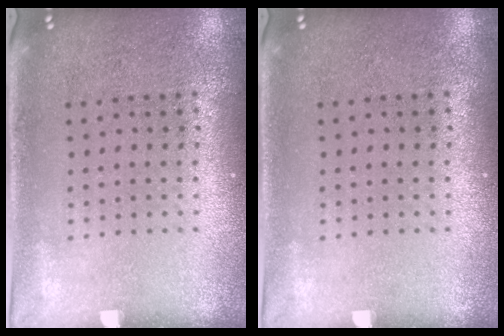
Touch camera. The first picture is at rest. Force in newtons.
{"total": 0.0}